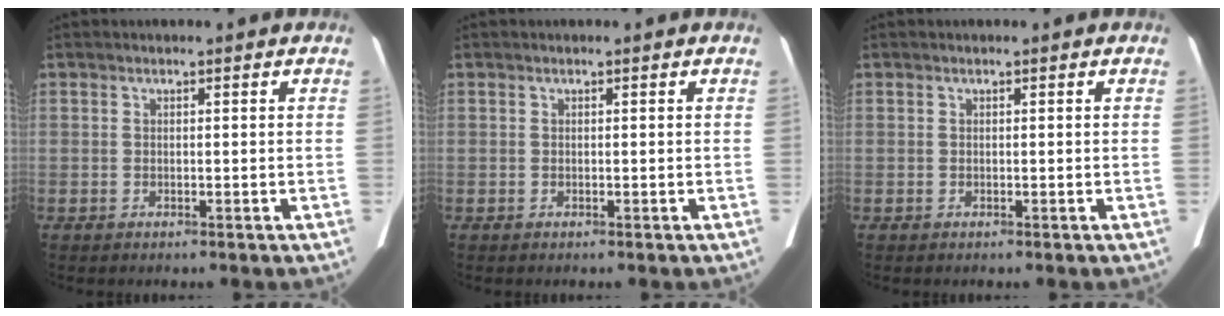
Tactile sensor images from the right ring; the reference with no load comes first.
{"total": 0.0}
{"total": 0.0}